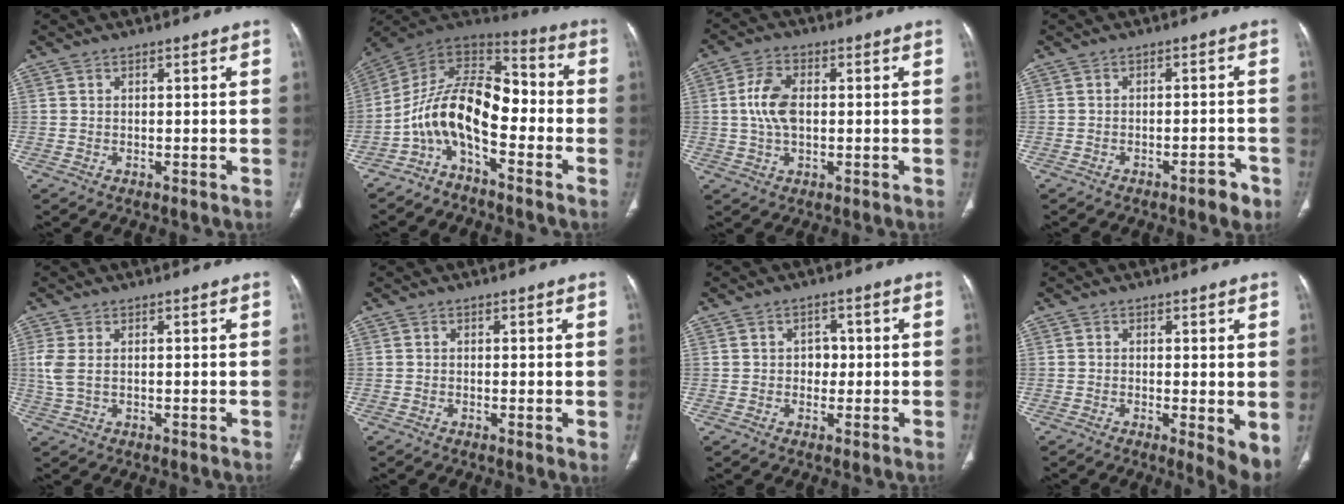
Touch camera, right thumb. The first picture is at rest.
{"total": 13.7, "force": [-4.9, 6.7, 10.9], "torque": [-0.173, 0.094, -0.097]}
{"total": 7.2, "force": [0.4, 4.2, 5.8], "torque": [-0.118, 0.008, 0.005]}
{"total": 3.3, "force": [-2.3, 1.1, 2.1], "torque": [-0.017, 0.020, -0.030]}
{"total": 3.3, "force": [0.4, 1.6, 2.8], "torque": [-0.081, 0.003, 0.014]}
{"total": 1.2, "force": [0.0, 0.2, 1.1], "torque": [-0.018, -0.006, -0.003]}
{"total": 2.7, "force": [-0.1, 2.2, 1.4], "torque": [0.004, 0.007, -0.006]}
{"total": 5.2, "force": [-0.5, 1.4, 5.0], "torque": [-0.066, -0.016, -0.010]}